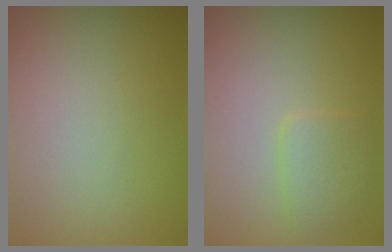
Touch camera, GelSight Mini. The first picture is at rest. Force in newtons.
{"total": 2.0, "press": 2.0, "slide": 0.1}